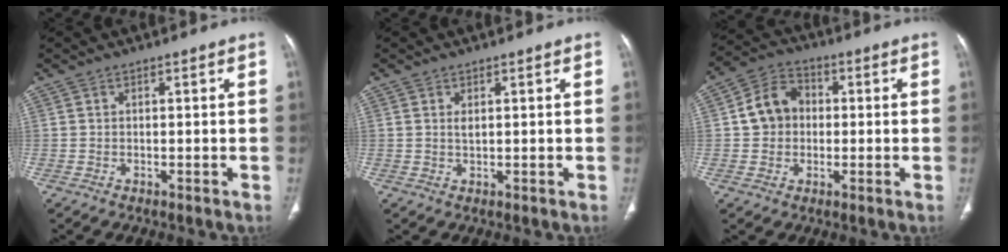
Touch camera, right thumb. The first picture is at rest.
{"total": 1.2, "force": [0.5, 0.5, 1.0], "torque": [-0.017, -0.003, 0.010]}
{"total": 8.2, "force": [0.3, 7.0, 4.3], "torque": [-0.057, 0.020, -0.005]}